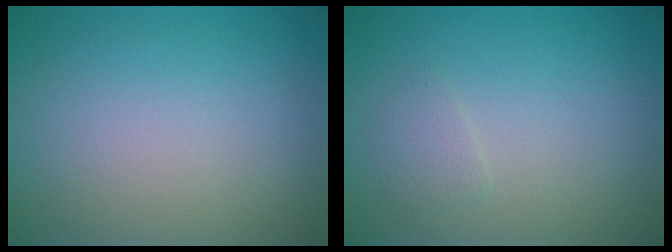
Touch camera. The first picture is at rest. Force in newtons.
{"total": 1.0, "press": 1.0, "slide": 0.0}